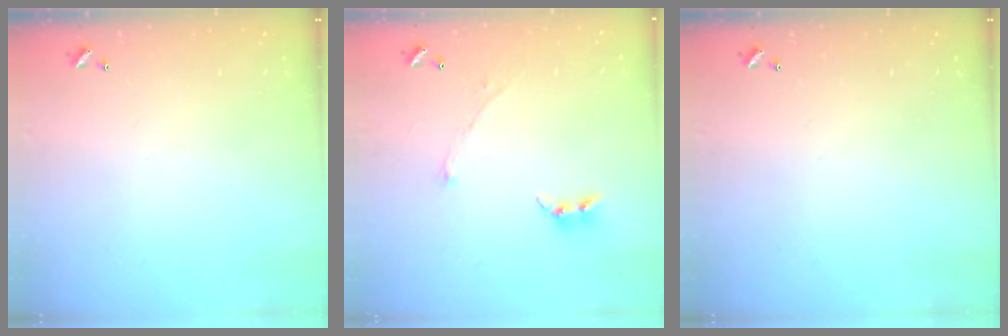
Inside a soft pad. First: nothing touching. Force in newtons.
{"total": 2.9, "press": 2.9, "slide": 0.4}
{"total": 0.0}